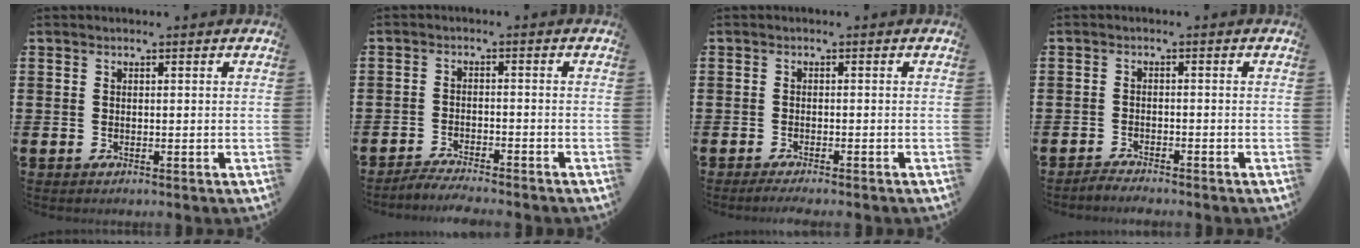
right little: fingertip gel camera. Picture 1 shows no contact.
{"total": 2.5, "force": [-2.4, -0.2, 0.2], "torque": [-0.006, 0.003, -0.051]}
{"total": 1.0, "force": [-0.9, -0.1, 0.5], "torque": [-0.007, -0.002, -0.017]}
{"total": 1.5, "force": [-1.5, -0.1, 0.0], "torque": [-0.003, 0.003, -0.031]}